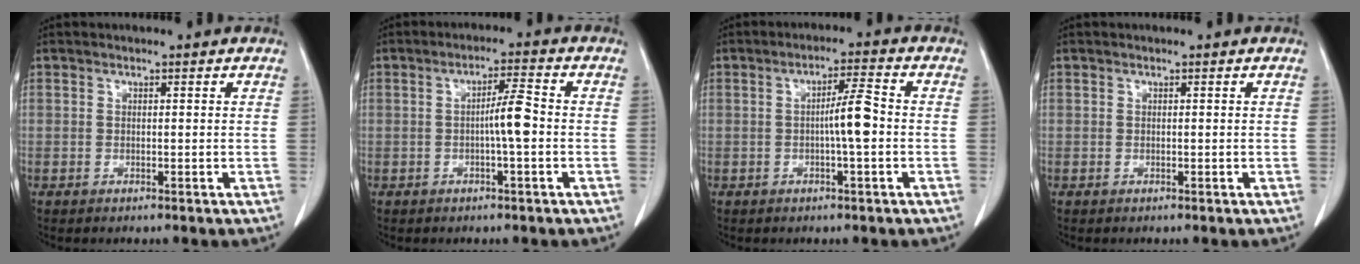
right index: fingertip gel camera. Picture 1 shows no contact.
{"total": 4.4, "force": [-0.5, 0.0, 4.4], "torque": [-0.066, 0.009, -0.006]}
{"total": 4.9, "force": [-0.5, 0.1, 4.9], "torque": [-0.074, 0.010, -0.006]}
{"total": 0.0}